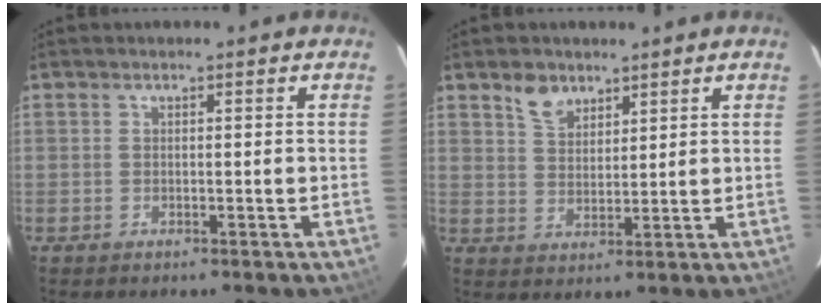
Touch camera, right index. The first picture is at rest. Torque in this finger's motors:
{"motor_torque": [0.05, 0.05, 0.01, 0.04]}